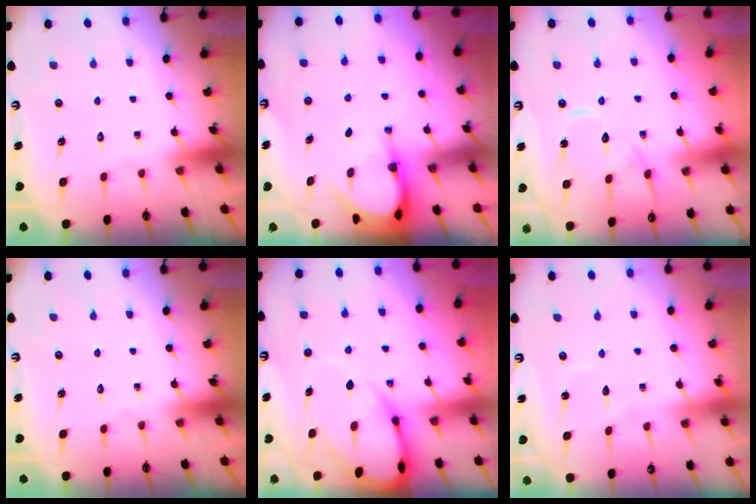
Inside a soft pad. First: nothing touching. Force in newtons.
{"total": 3.9, "press": 3.9, "slide": 0.4}
{"total": 11.6, "press": 11.6, "slide": 1.0}
{"total": 0.0}
{"total": 9.5, "press": 9.4, "slide": 0.9}
{"total": 3.7, "press": 3.7, "slide": 0.0}